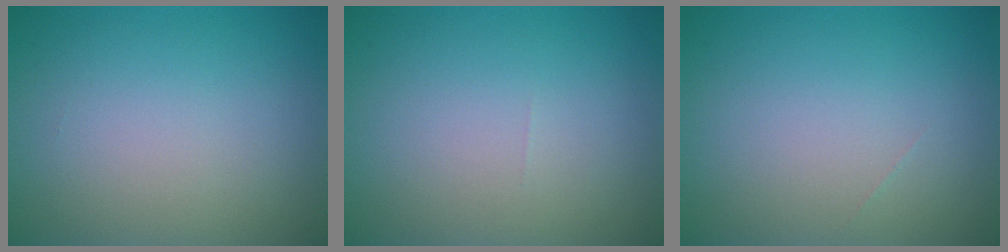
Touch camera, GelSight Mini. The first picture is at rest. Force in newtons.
{"total": 0.0}
{"total": 0.0}